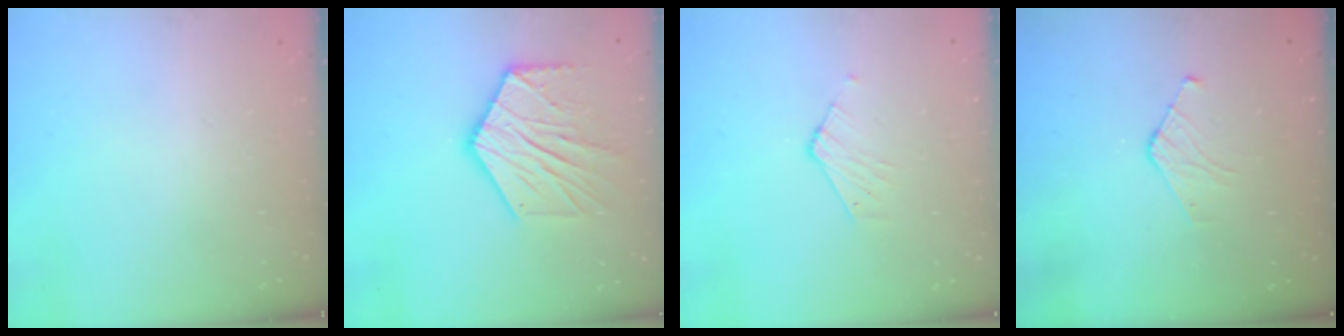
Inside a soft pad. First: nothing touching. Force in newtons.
{"total": 13.6, "press": 13.6, "slide": 1.0}
{"total": 3.6, "press": 3.6, "slide": 0.4}
{"total": 3.7, "press": 3.7, "slide": 0.3}